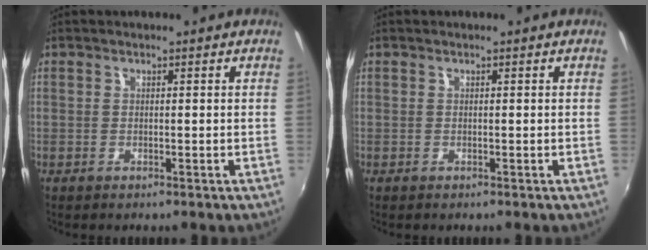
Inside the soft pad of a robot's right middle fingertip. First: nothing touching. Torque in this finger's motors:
{"motor_torque": [0.32, -0.87, 0.04, 0.00]}